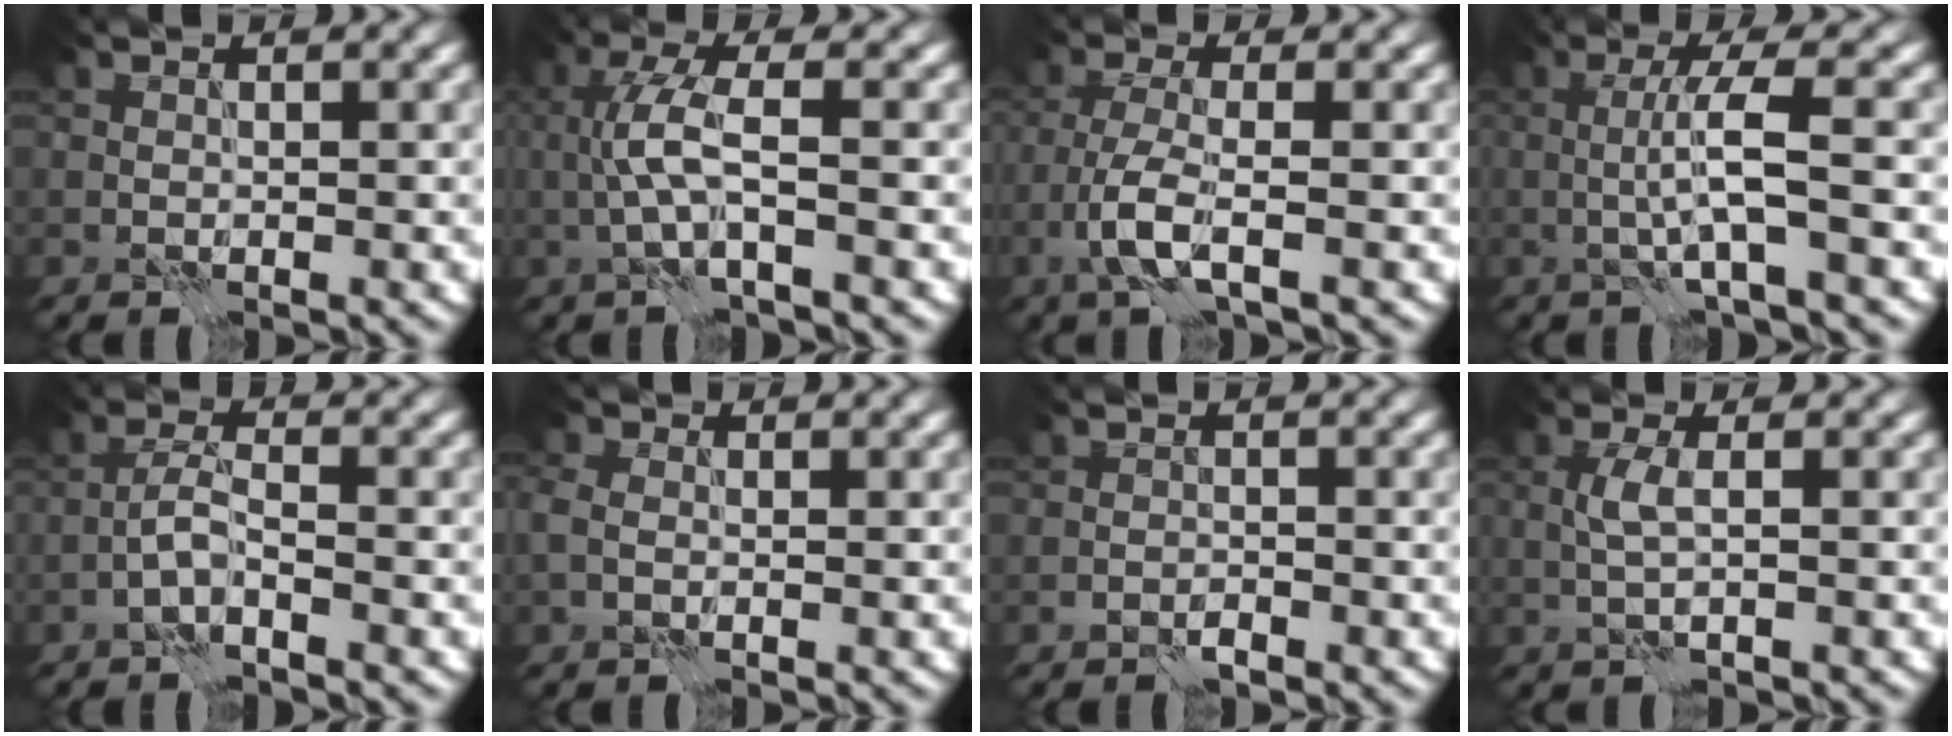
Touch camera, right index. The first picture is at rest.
{"total": 3.9, "force": [-0.2, 0.7, 3.9], "torque": [-0.086, 0.004, -0.008]}
{"total": 3.7, "force": [-1.5, 0.9, 3.3], "torque": [-0.073, 0.003, -0.037]}
{"total": 4.1, "force": [-0.6, 0.1, 4.0], "torque": [-0.077, 0.009, -0.015]}
{"total": 1.9, "force": [-1.2, 0.2, 1.5], "torque": [-0.030, 0.010, -0.031]}
{"total": 1.8, "force": [-0.1, 1.4, 1.1], "torque": [-0.027, 0.002, -0.008]}
{"total": 1.0, "force": [-0.7, 0.5, 0.5], "torque": [-0.008, 0.003, -0.016]}
{"total": 1.9, "force": [0.1, 0.3, 1.9], "torque": [-0.041, 0.006, 0.001]}